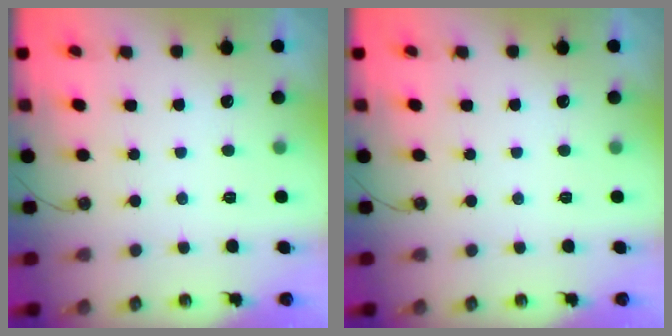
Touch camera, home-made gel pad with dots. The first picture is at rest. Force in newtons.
{"total": 0.0}